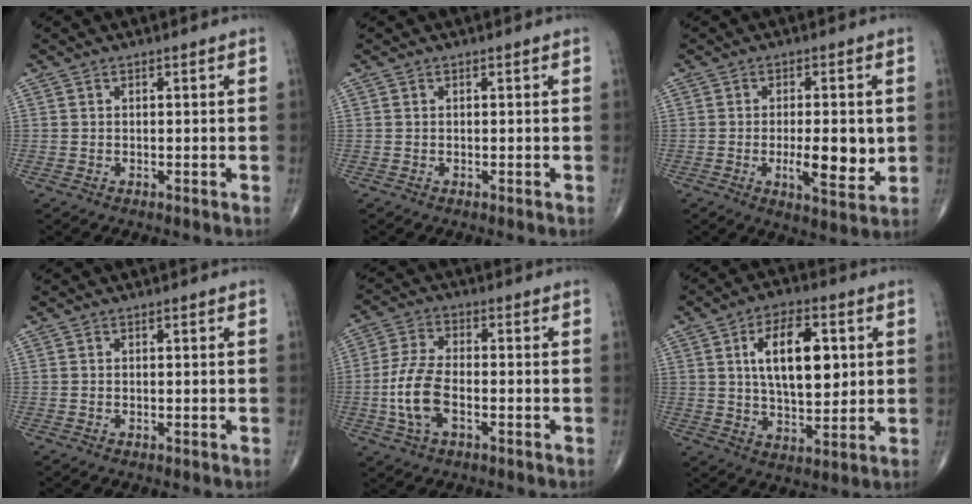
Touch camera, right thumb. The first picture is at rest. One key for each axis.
{"total": 0.0}
{"total": 9.1, "fx": -0.8, "fy": 3.2, "fz": 8.5, "tx": -0.122, "ty": -0.015, "tz": -0.009}
{"total": 0.0}
{"total": 9.1, "fx": -2.3, "fy": 4.6, "fz": 7.5, "tx": -0.164, "ty": 0.016, "tz": -0.047}
{"total": 14.2, "fx": 3.1, "fy": 7.2, "fz": 11.8, "tx": -0.174, "ty": -0.008, "tz": 0.054}